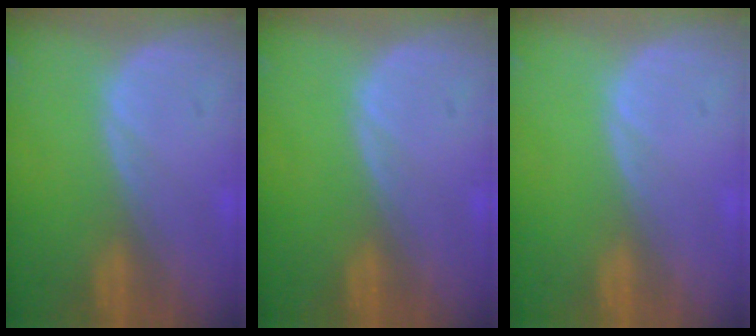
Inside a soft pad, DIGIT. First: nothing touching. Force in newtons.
{"total": 0.0}
{"total": 0.0}